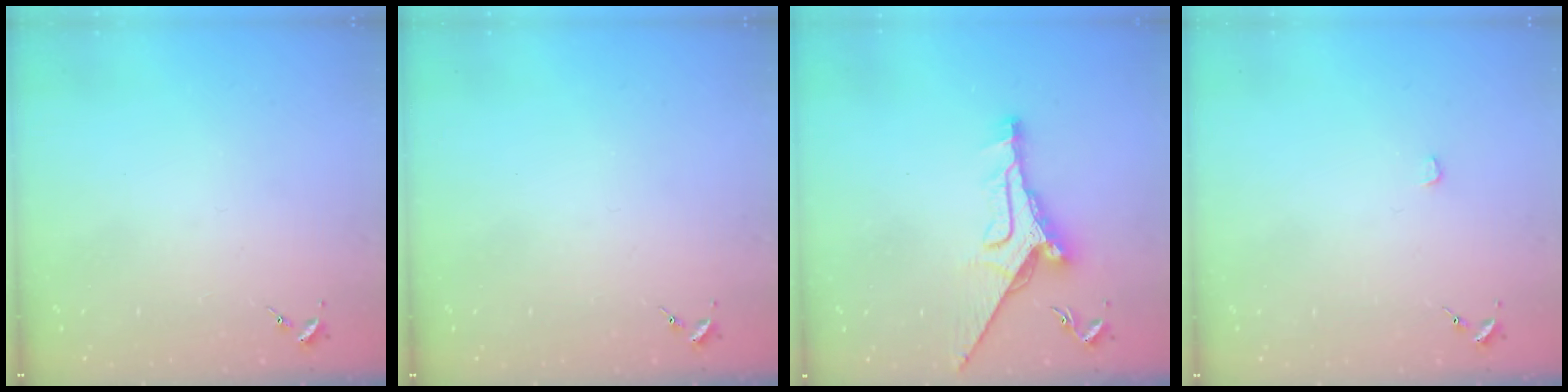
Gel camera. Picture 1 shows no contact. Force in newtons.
{"total": 0.0}
{"total": 11.5, "press": 11.5, "slide": 0.8}
{"total": 0.8, "press": 0.8, "slide": 0.1}